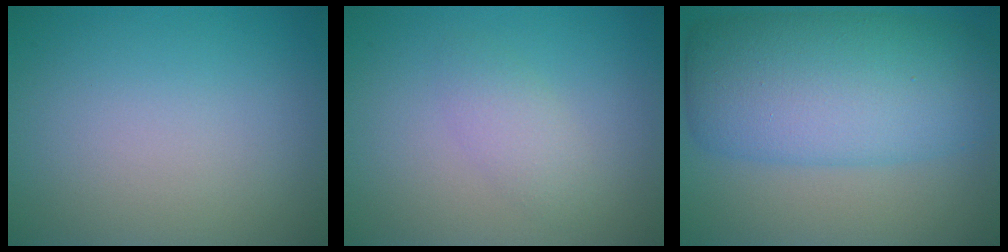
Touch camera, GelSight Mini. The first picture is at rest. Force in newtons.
{"total": 1.9, "press": 1.9, "slide": 0.1}
{"total": 10.2, "press": 10.2, "slide": 0.3}